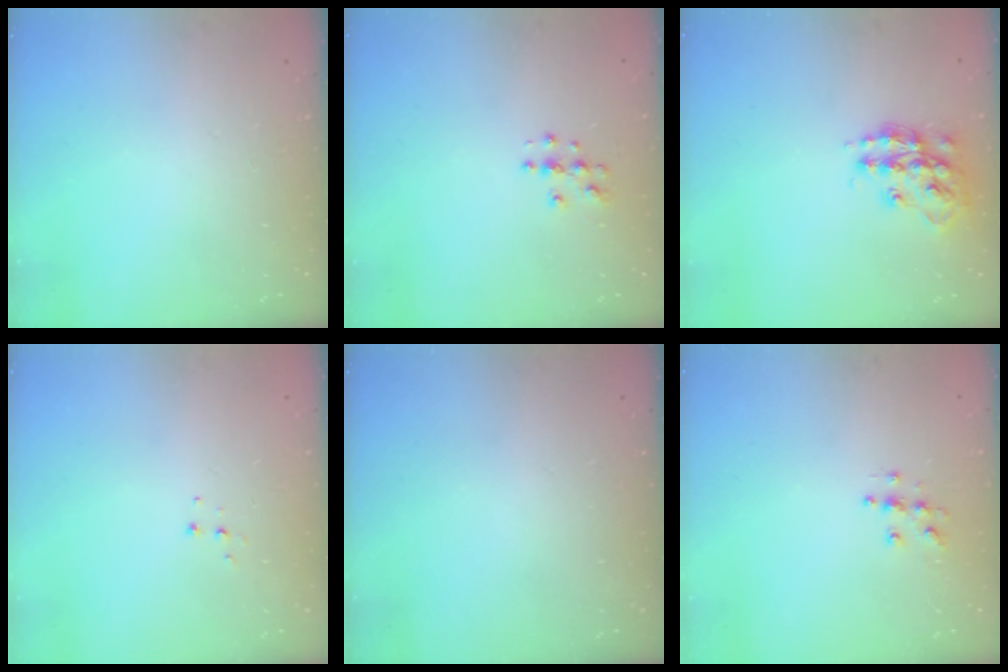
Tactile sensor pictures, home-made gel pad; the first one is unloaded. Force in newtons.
{"total": 3.8, "press": 3.8, "slide": 0.3}
{"total": 15.6, "press": 15.6, "slide": 0.9}
{"total": 3.9, "press": 3.9, "slide": 0.4}
{"total": 0.0}
{"total": 5.7, "press": 5.7, "slide": 0.5}